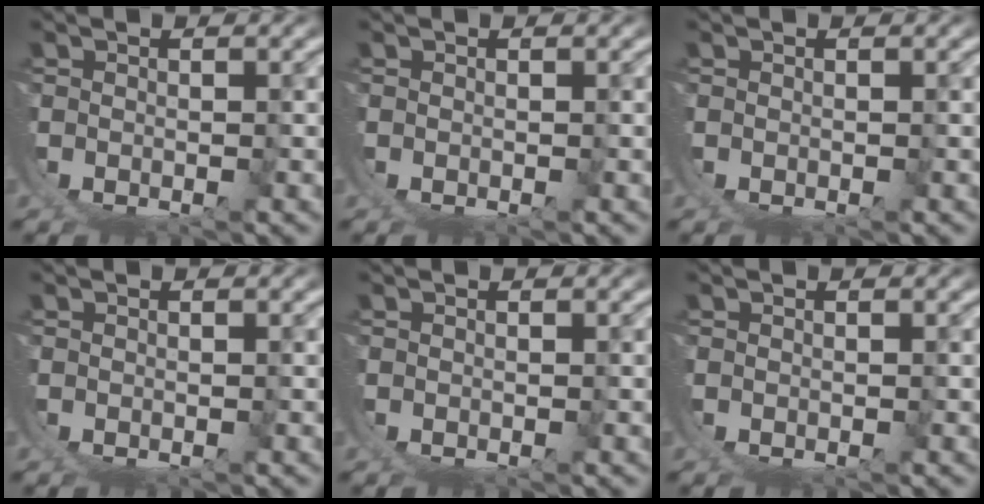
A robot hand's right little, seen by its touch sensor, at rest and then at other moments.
{"total": 0.0}
{"total": 0.0}
{"total": 0.0}
{"total": 0.0}
{"total": 0.0}